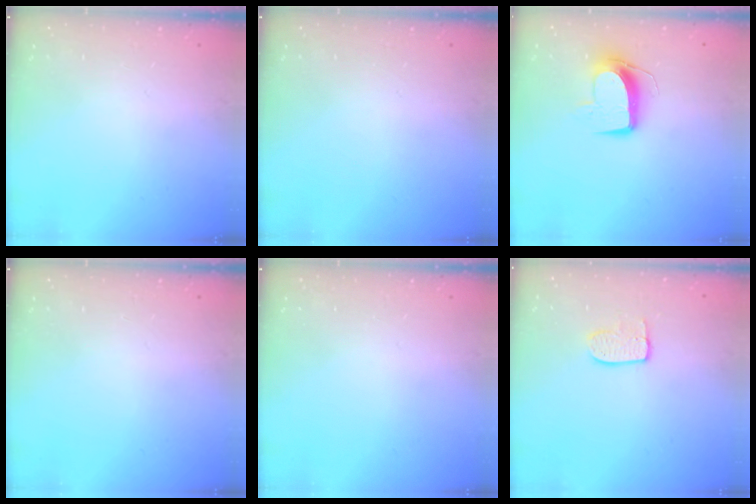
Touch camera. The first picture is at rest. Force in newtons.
{"total": 0.0}
{"total": 9.8, "press": 9.8, "slide": 1.0}
{"total": 0.0}
{"total": 0.0}
{"total": 6.7, "press": 6.7, "slide": 0.2}